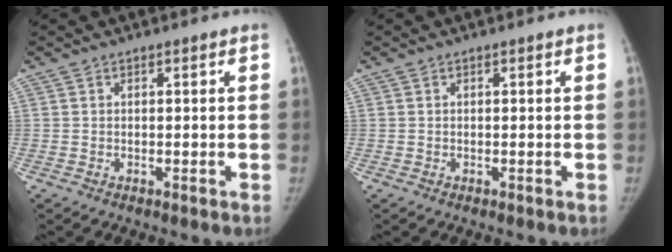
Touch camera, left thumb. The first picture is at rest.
{"total": 0.0}